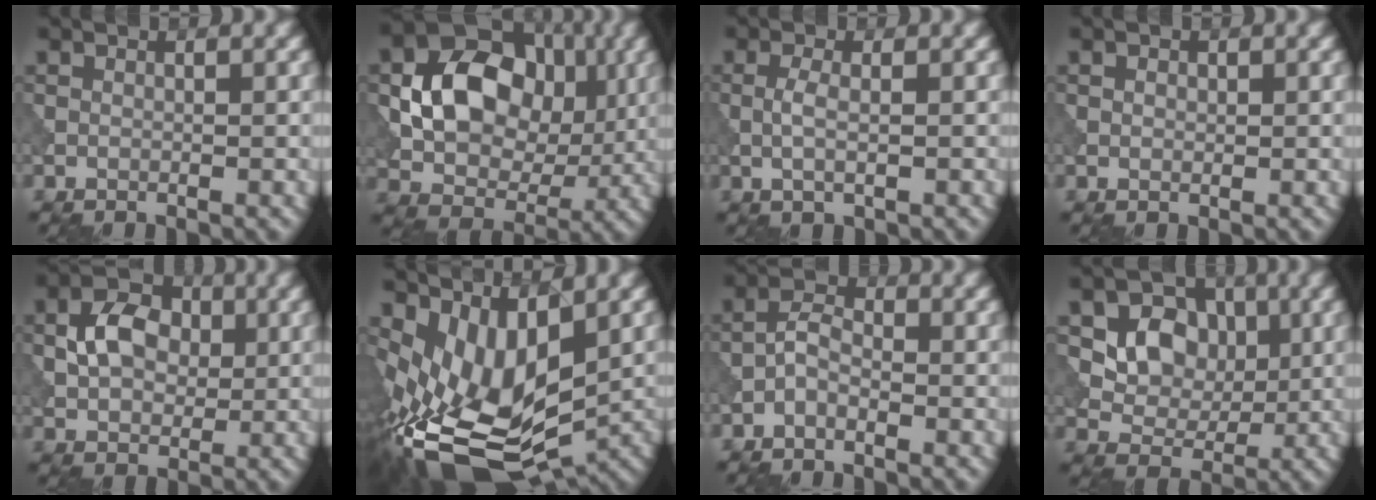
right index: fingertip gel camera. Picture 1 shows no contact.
{"total": 10.8, "force": [1.1, 8.0, 7.1], "torque": [-0.123, 0.000, 0.014]}
{"total": 1.8, "force": [-0.2, 0.5, 1.7], "torque": [-0.038, 0.000, -0.006]}
{"total": 0.6, "force": [0.2, 0.5, 0.3], "torque": [-0.006, 0.000, 0.003]}
{"total": 5.0, "force": [0.6, 3.7, 3.4], "torque": [-0.064, 0.005, 0.007]}
{"total": 12.1, "force": [-0.8, 6.7, 10.0], "torque": [-0.196, -0.029, 0.005]}
{"total": 2.0, "force": [-1.1, 0.9, 1.4], "torque": [-0.026, 0.009, -0.029]}
{"total": 7.6, "force": [2.1, 6.1, 3.9], "torque": [-0.070, 0.005, 0.036]}